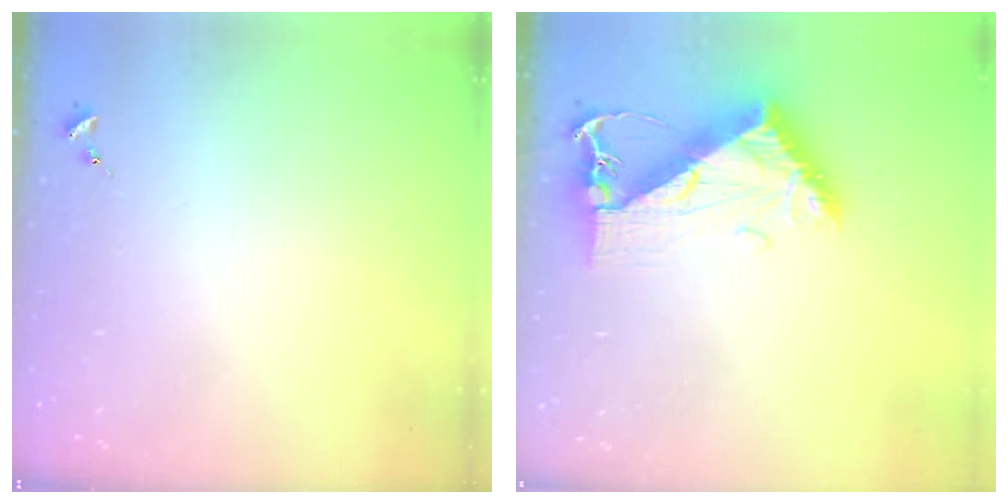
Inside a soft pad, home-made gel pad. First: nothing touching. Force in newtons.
{"total": 9.5, "press": 9.4, "slide": 1.0}